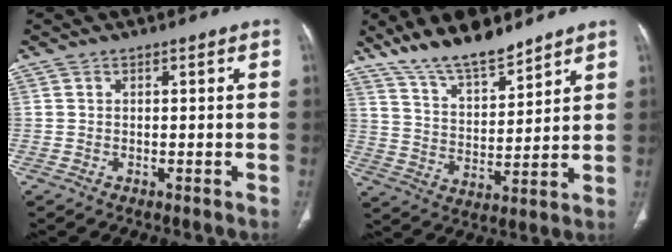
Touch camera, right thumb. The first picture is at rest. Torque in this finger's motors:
{"motor_torque": [-1.57, 1.75, 1.10, 1.01, 0.18]}